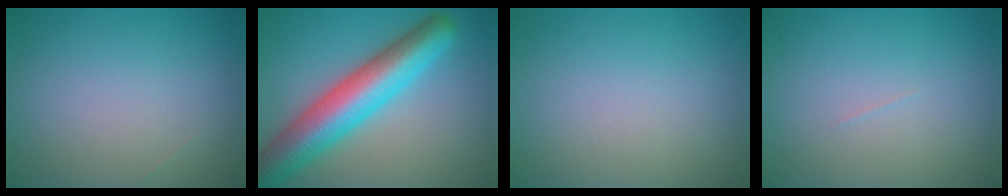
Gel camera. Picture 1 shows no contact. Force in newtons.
{"total": 9.4, "press": 9.4, "slide": 0.4}
{"total": 0.0}
{"total": 0.0}